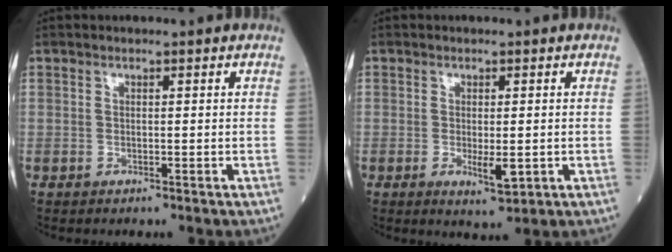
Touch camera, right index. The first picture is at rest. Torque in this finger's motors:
{"motor_torque": [0.61, -0.08, 0.33, 0.07]}